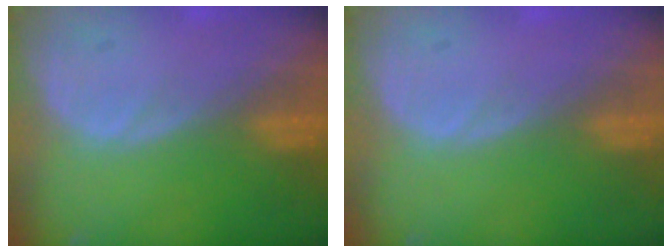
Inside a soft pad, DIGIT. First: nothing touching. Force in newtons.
{"total": 0.0}